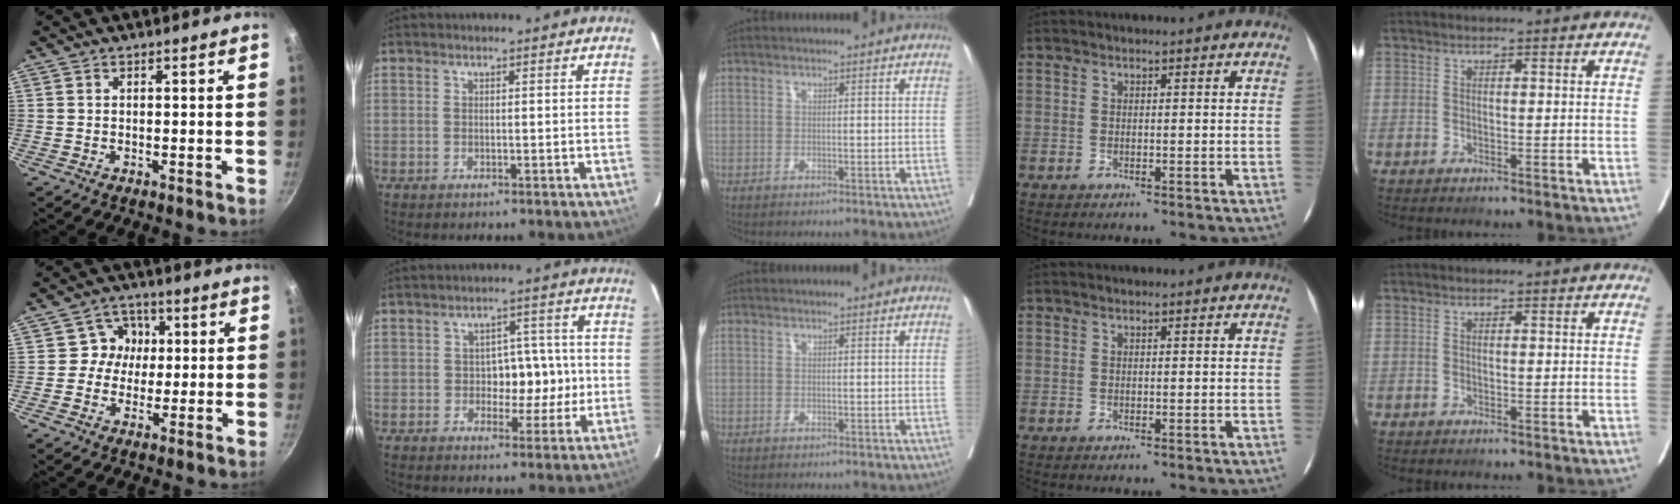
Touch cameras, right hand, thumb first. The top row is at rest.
{"thumb": {"total": 6.2, "force": [0.4, 5.9, 2.1], "torque": [0.013, 0.014, -0.004]}, "index": {"total": 6.6, "force": [-0.7, 4.2, 5.1], "torque": [-0.061, 0.024, -0.005]}}